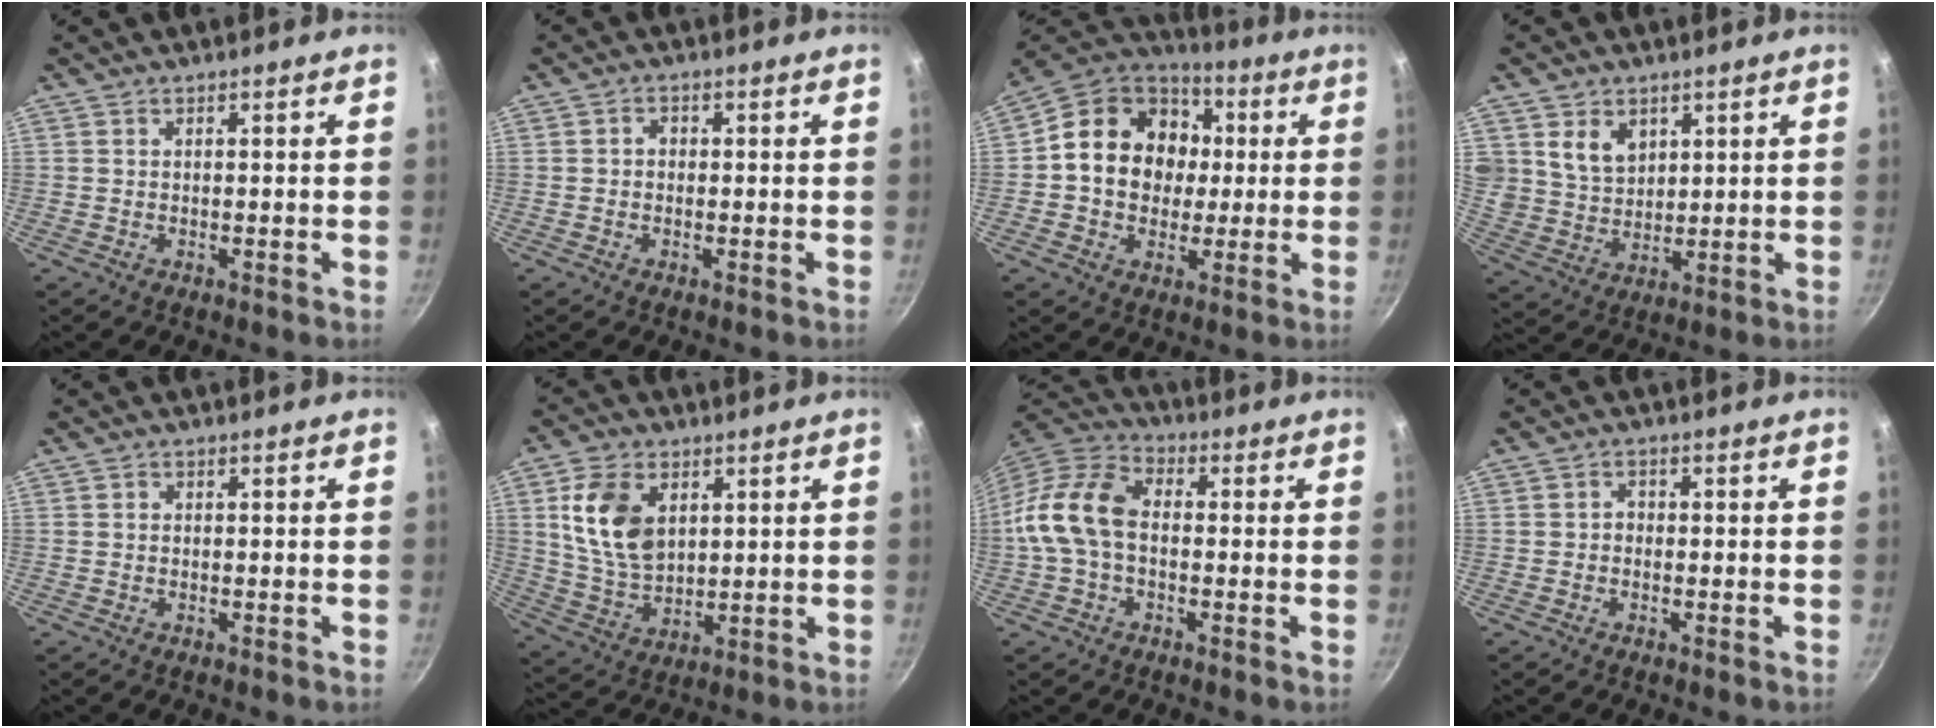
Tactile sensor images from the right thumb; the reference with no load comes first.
{"total": 1.8, "force": [0.0, 1.5, 1.0], "torque": [-0.011, 0.006, -0.004]}
{"total": 18.3, "force": [1.7, 15.0, 10.3], "torque": [-0.143, 0.025, 0.017]}
{"total": 8.2, "force": [3.4, 6.3, 3.8], "torque": [-0.051, -0.020, 0.072]}
{"total": 0.6, "force": [0.0, 0.5, 0.3], "torque": [-0.002, 0.004, 0.000]}
{"total": 12.8, "force": [3.6, 8.5, 8.8], "torque": [-0.146, -0.021, 0.079]}
{"total": 12.7, "force": [-0.8, 8.4, 9.5], "torque": [-0.168, 0.038, -0.034]}
{"total": 1.2, "force": [-0.4, 1.0, 0.6], "torque": [-0.007, 0.008, -0.009]}